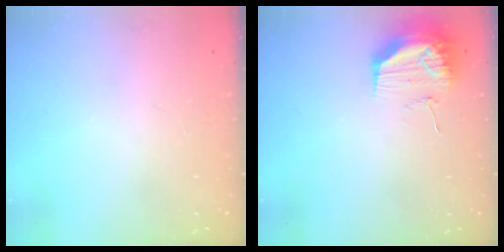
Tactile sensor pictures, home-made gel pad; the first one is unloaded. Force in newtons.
{"total": 17.9, "press": 13.8, "slide": 11.4}